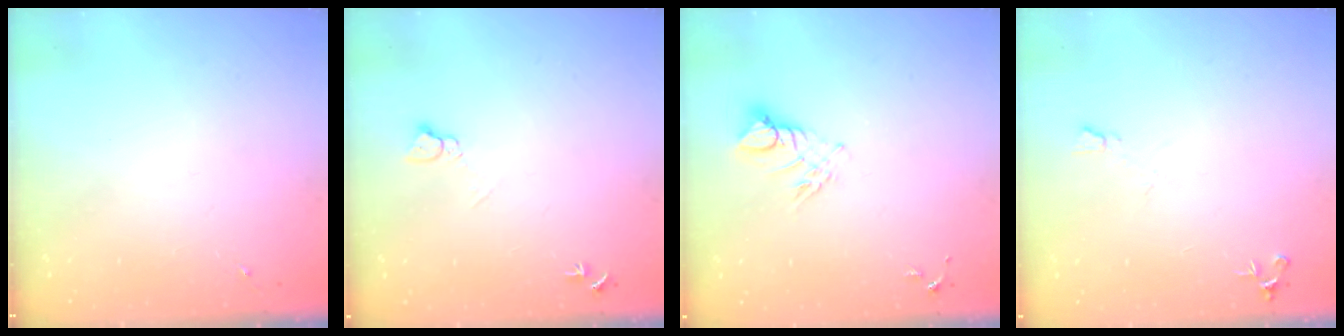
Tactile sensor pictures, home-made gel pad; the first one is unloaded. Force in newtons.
{"total": 5.1, "press": 5.1, "slide": 0.6}
{"total": 6.5, "press": 6.5, "slide": 0.3}
{"total": 4.4, "press": 4.3, "slide": 0.9}